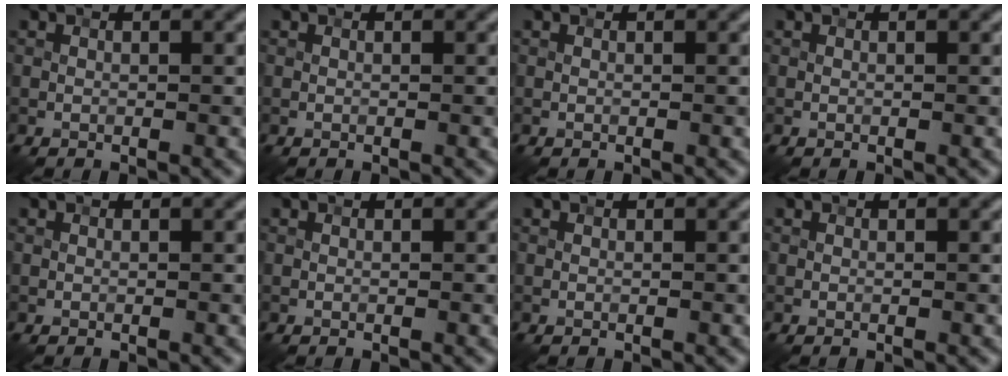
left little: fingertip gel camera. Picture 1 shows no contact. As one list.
[{"total": 0.0}, {"total": 0.0}, {"total": 0.0}, {"total": 0.0}, {"total": 0.0}, {"total": 0.0}, {"total": 0.0}]